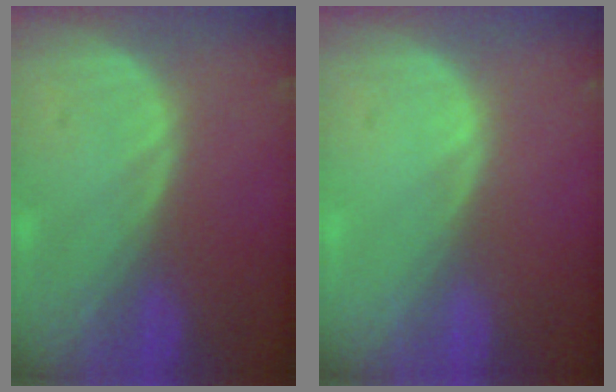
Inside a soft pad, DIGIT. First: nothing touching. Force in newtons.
{"total": 0.0}